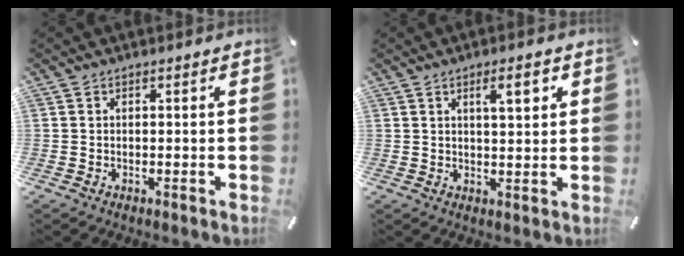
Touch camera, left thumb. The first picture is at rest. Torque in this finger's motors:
{"motor_torque": [1.00, 1.41, 0.69, -0.72, 0.24]}